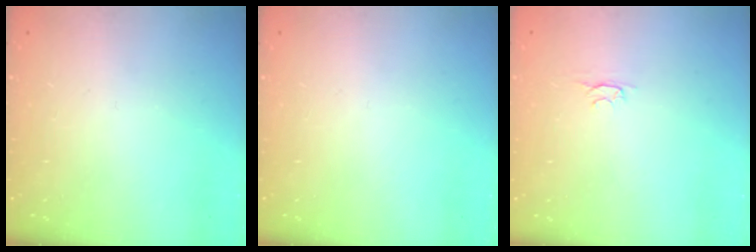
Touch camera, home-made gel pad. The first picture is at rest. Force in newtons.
{"total": 0.0}
{"total": 2.4, "press": 2.3, "slide": 0.5}